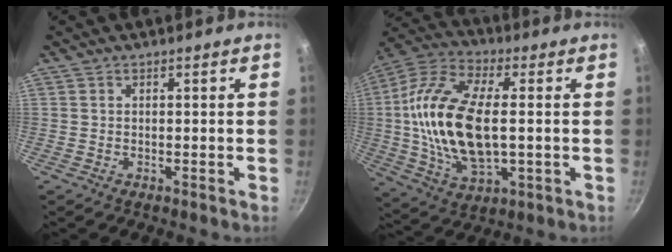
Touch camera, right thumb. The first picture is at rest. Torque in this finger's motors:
{"motor_torque": [-0.44, 2.21, 1.83, 0.21, 0.29]}